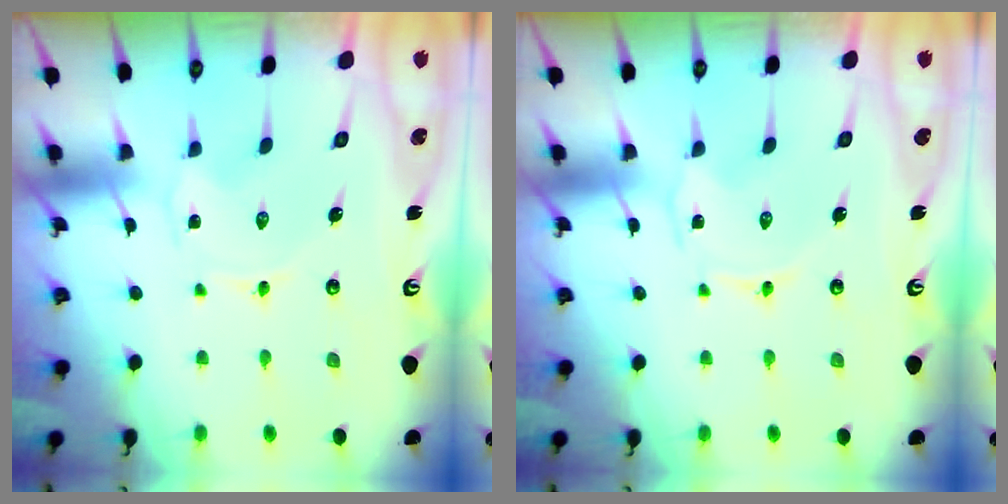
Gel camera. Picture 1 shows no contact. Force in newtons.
{"total": 0.6, "press": 0.5, "slide": 0.2}